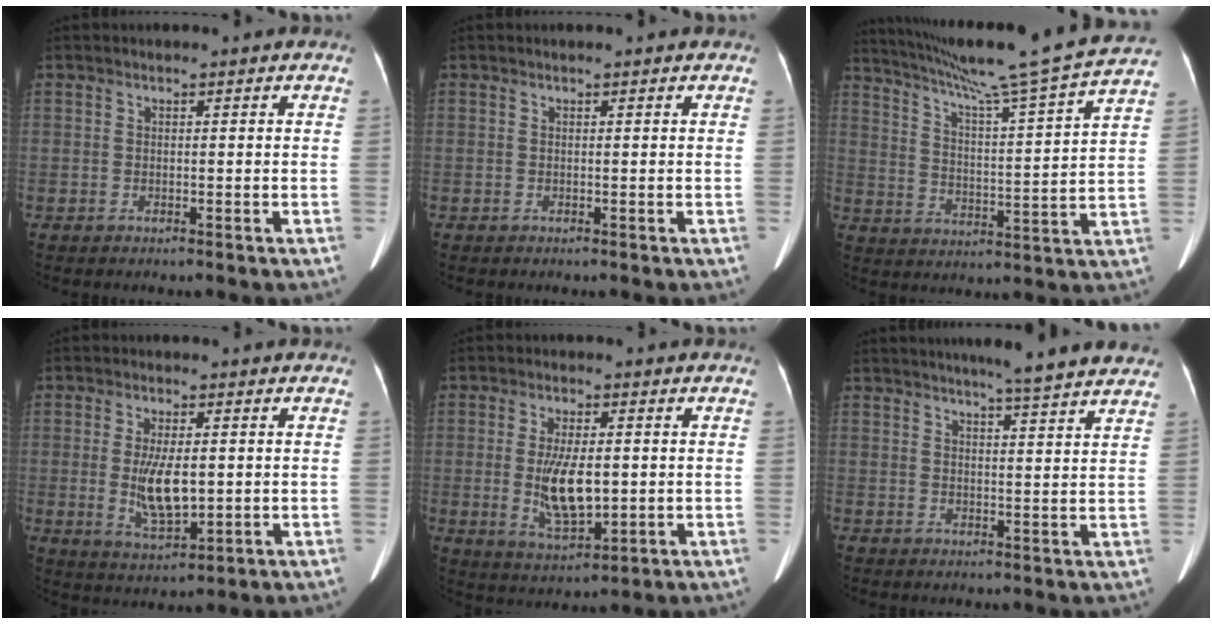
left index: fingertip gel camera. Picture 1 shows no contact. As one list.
[{"total": 0.0}, {"total": 22.7, "force": [19.4, -2.0, 11.6], "torque": [-0.195, -0.028, 0.270]}, {"total": 7.3, "force": [-0.2, 2.6, 6.8], "torque": [-0.139, -0.013, 0.002]}, {"total": 8.4, "force": [-0.5, 3.1, 7.8], "torque": [-0.160, -0.012, -0.002]}, {"total": 11.1, "force": [9.8, 0.0, 5.3], "torque": [-0.070, 0.006, 0.105]}]